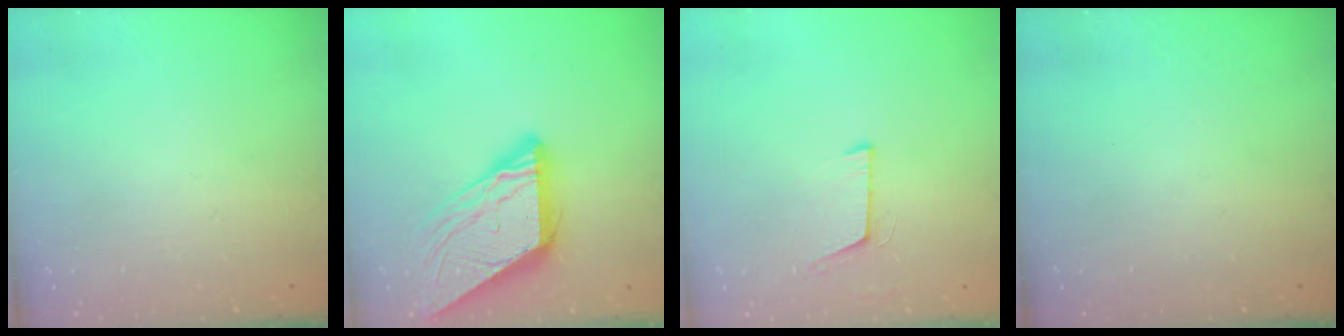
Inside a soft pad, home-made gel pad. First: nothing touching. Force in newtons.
{"total": 13.1, "press": 13.1, "slide": 1.3}
{"total": 5.9, "press": 5.6, "slide": 2.0}
{"total": 0.0}